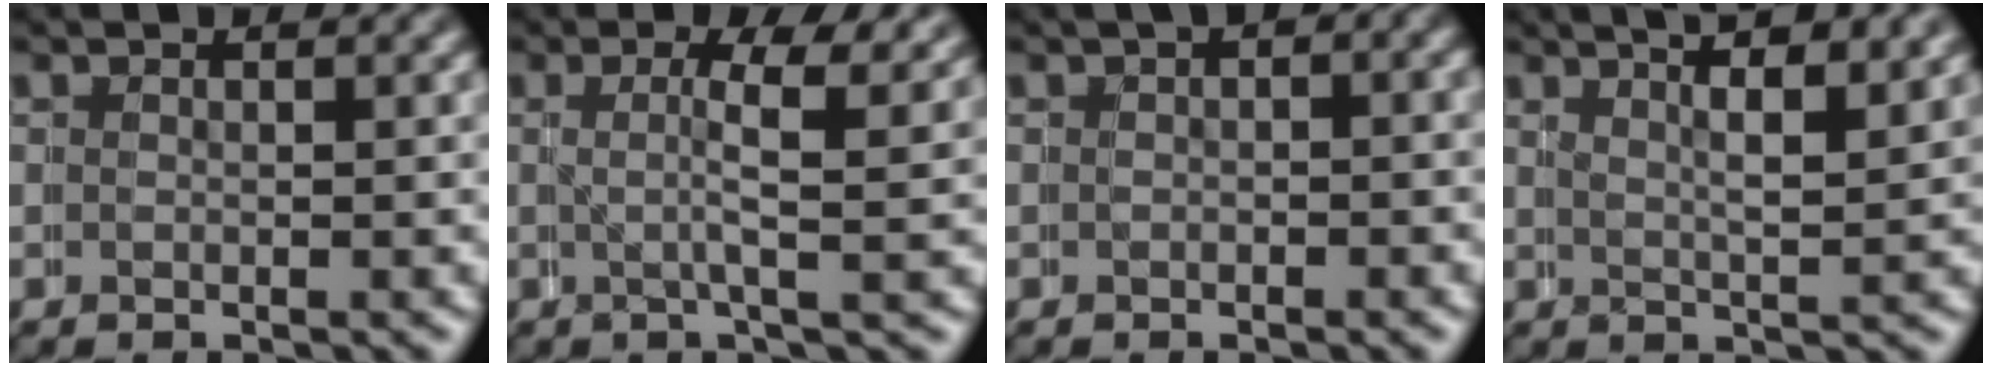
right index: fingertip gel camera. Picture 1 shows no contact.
{"total": 3.2, "force": [1.9, 0.0, 2.6], "torque": [-0.052, -0.001, 0.021]}
{"total": 1.3, "force": [-0.2, 1.1, 0.6], "torque": [-0.002, 0.009, -0.012]}
{"total": 5.3, "force": [3.8, 1.3, 3.4], "torque": [-0.047, 0.015, 0.050]}